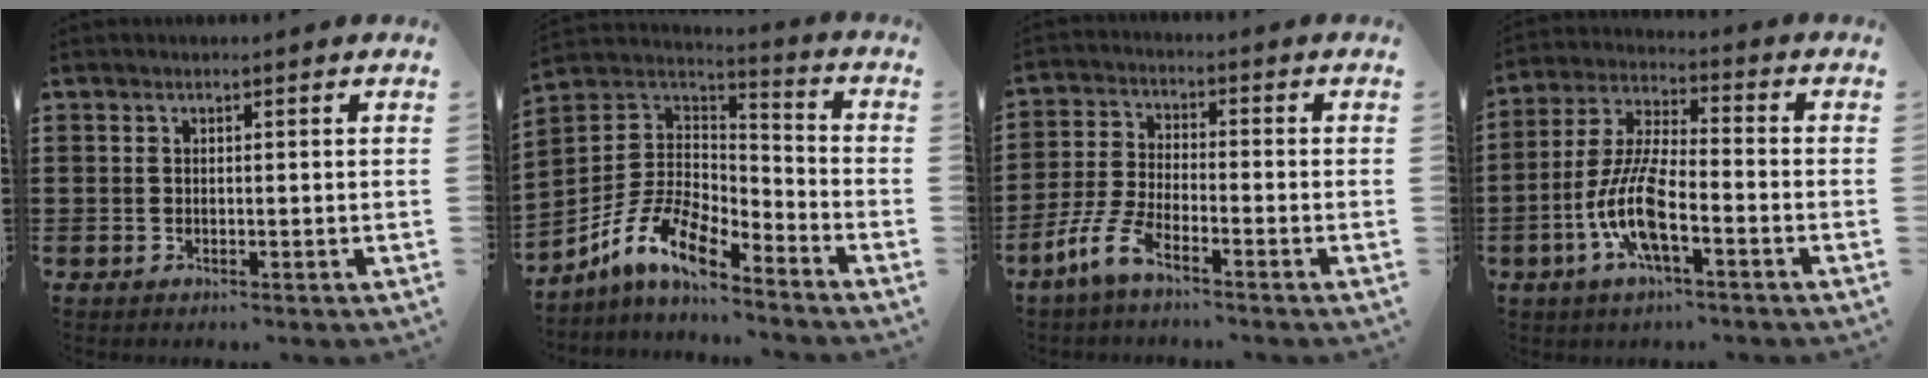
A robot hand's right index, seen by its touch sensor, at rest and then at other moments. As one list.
[{"total": 11.1, "force": [-7.1, 4.4, 7.2], "torque": [-0.168, 0.007, -0.145]}, {"total": 5.6, "force": [-4.3, 0.8, 3.5], "torque": [-0.100, -0.011, -0.091]}, {"total": 9.7, "force": [-3.9, 2.7, 8.5], "torque": [-0.193, -0.005, -0.078]}]